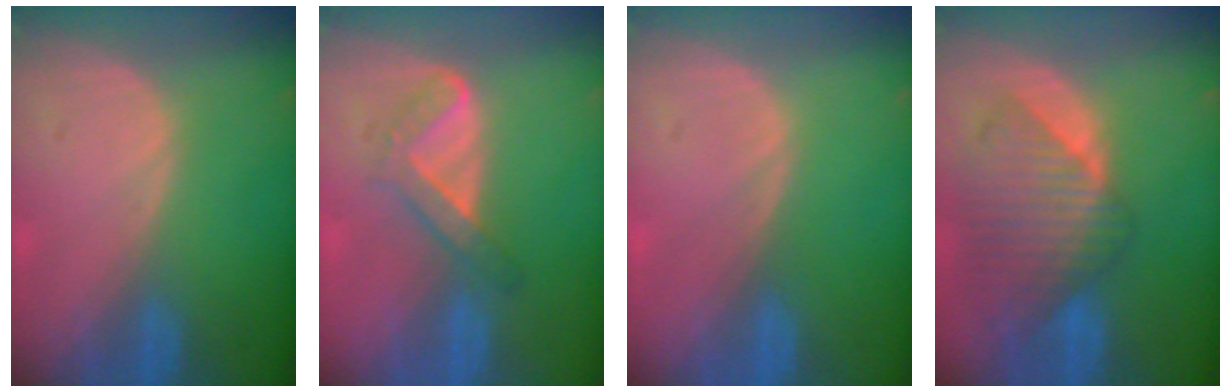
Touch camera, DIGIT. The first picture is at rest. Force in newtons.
{"total": 4.5, "press": 4.4, "slide": 1.0}
{"total": 0.0}
{"total": 9.8, "press": 8.6, "slide": 4.8}